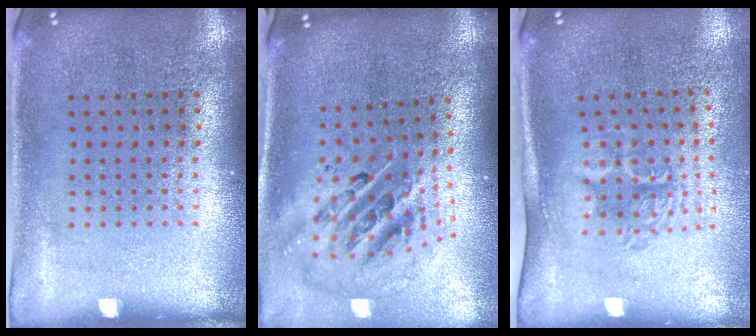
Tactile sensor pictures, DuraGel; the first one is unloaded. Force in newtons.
{"total": 2.8, "press": 1.9, "slide": 2.0}
{"total": 1.7, "press": 1.3, "slide": 1.1}